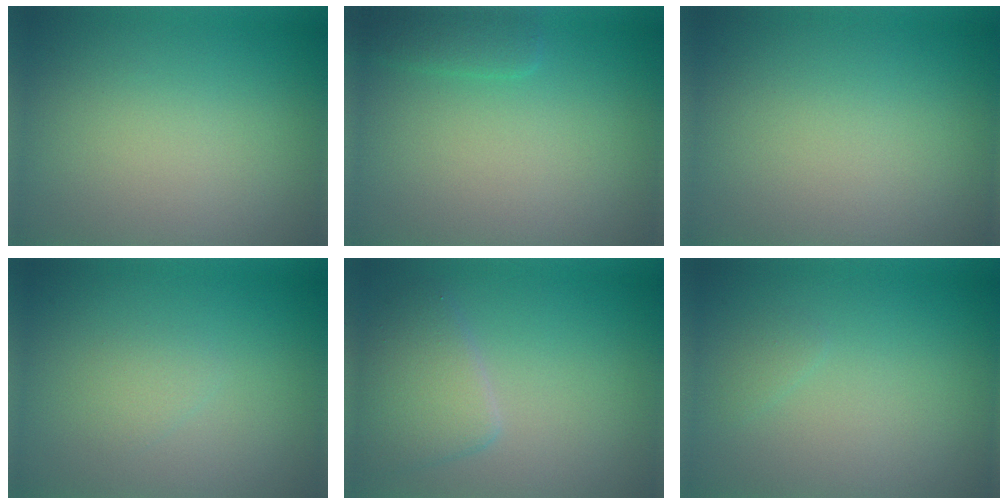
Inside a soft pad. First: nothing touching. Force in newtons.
{"total": 1.4, "press": 1.4, "slide": 0.2}
{"total": 0.0}
{"total": 1.0, "press": 1.0, "slide": 0.0}
{"total": 3.4, "press": 3.4, "slide": 0.1}
{"total": 0.6, "press": 0.6, "slide": 0.1}